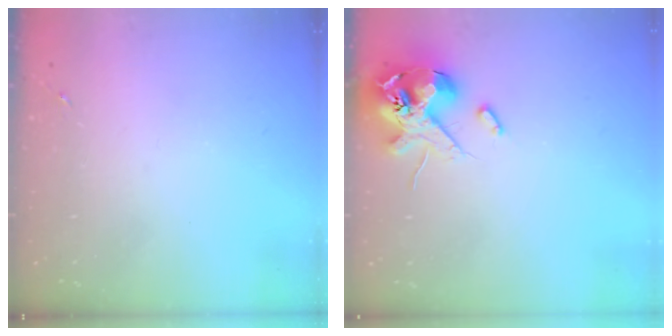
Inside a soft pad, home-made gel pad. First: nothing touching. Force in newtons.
{"total": 14.7, "press": 14.5, "slide": 2.1}